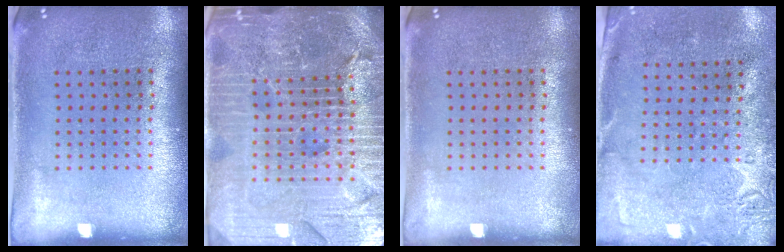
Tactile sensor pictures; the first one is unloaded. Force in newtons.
{"total": 5.9, "press": 5.3, "slide": 2.6}
{"total": 0.0}
{"total": 2.8, "press": 2.1, "slide": 1.7}